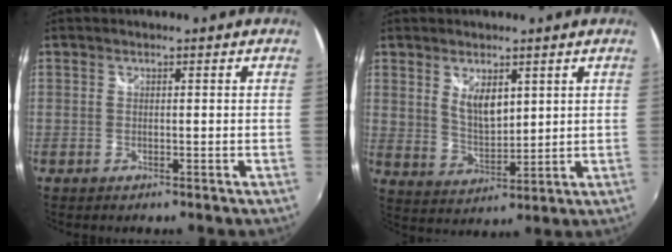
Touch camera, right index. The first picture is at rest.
{"total": 6.7, "force": [3.1, 3.5, 4.8], "torque": [-0.078, -0.007, 0.062]}